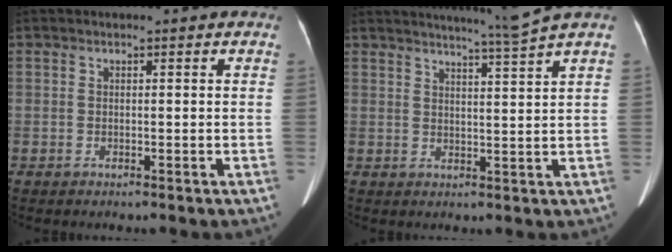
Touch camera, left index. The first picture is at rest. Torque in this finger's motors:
{"motor_torque": [-0.07, -0.52, -0.08, 0.00]}